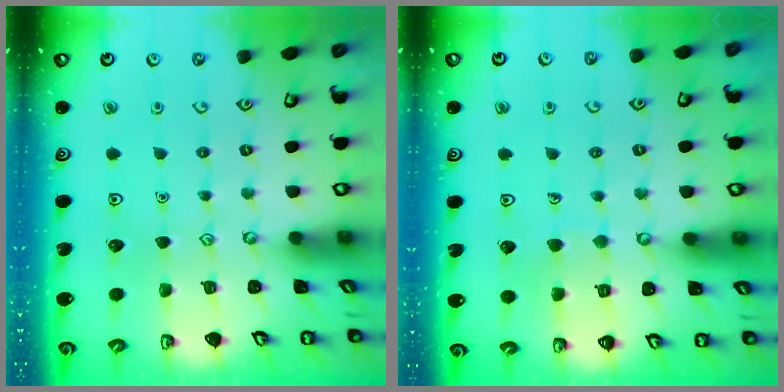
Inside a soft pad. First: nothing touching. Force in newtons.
{"total": 5.5, "press": 5.5, "slide": 0.6}